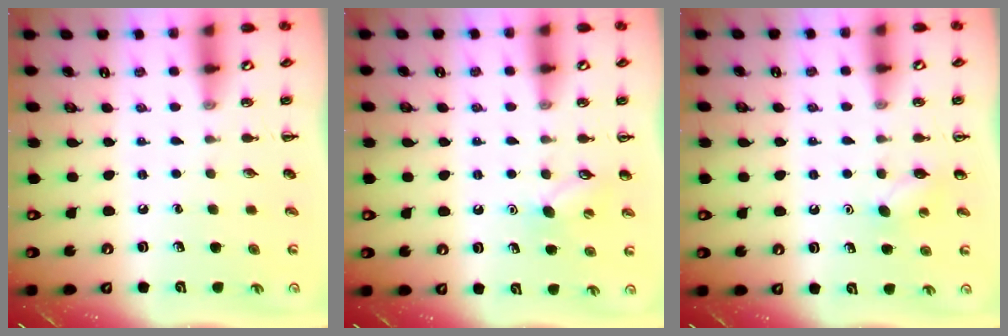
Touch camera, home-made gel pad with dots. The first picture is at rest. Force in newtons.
{"total": 6.3, "press": 6.0, "slide": 1.7}
{"total": 5.5, "press": 5.3, "slide": 1.4}